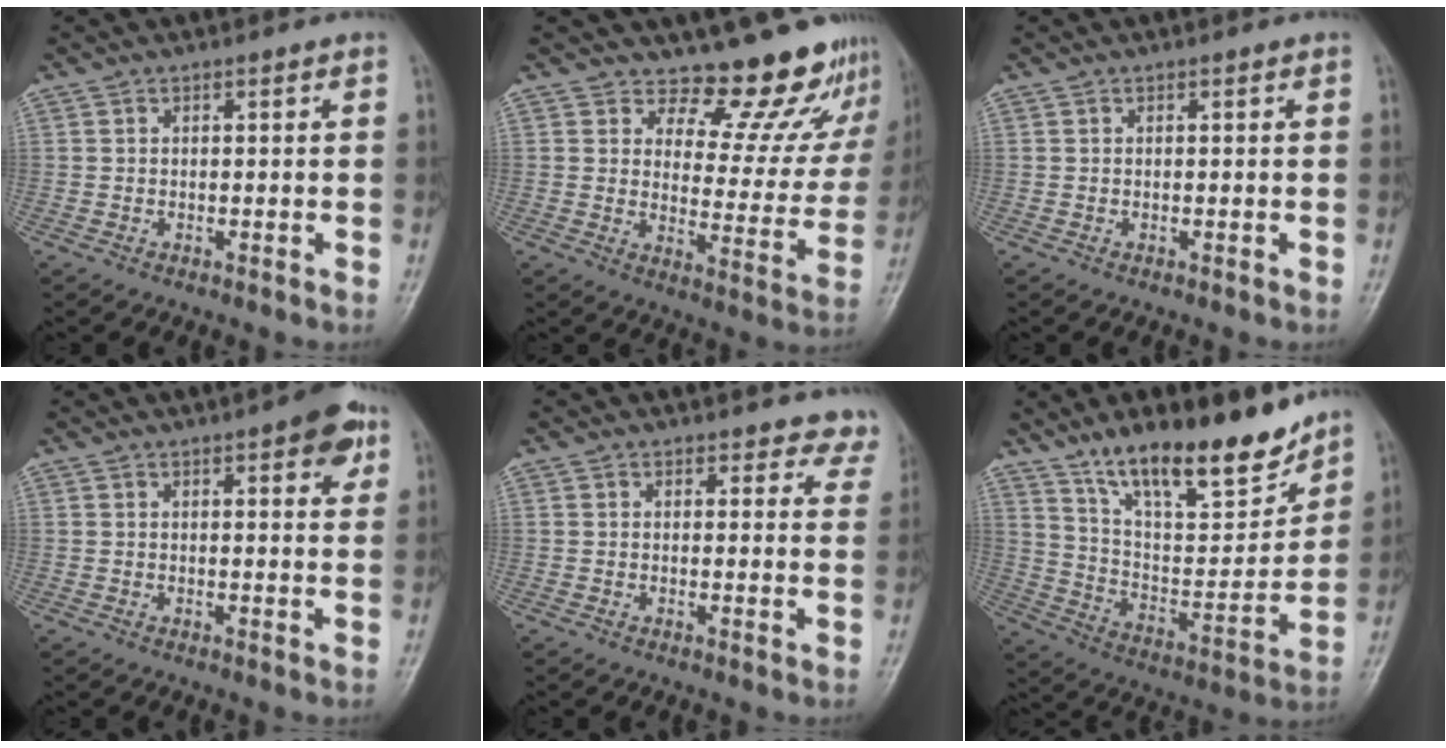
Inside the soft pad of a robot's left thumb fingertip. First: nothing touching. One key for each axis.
{"total": 14.1, "fx": 12.8, "fy": 5.2, "fz": 2.8, "tx": 0.014, "ty": -0.116, "tz": 0.154}
{"total": 0.0}
{"total": 6.1, "fx": 3.2, "fy": 2.0, "fz": 4.8, "tx": -0.046, "ty": -0.009, "tz": 0.033}
{"total": 6.9, "fx": 6.3, "fy": 2.8, "fz": 0.4, "tx": 0.053, "ty": -0.026, "tz": 0.041}
{"total": 20.4, "fx": 15.1, "fy": 6.3, "fz": 12.3, "tx": -0.154, "ty": -0.087, "tz": 0.259}